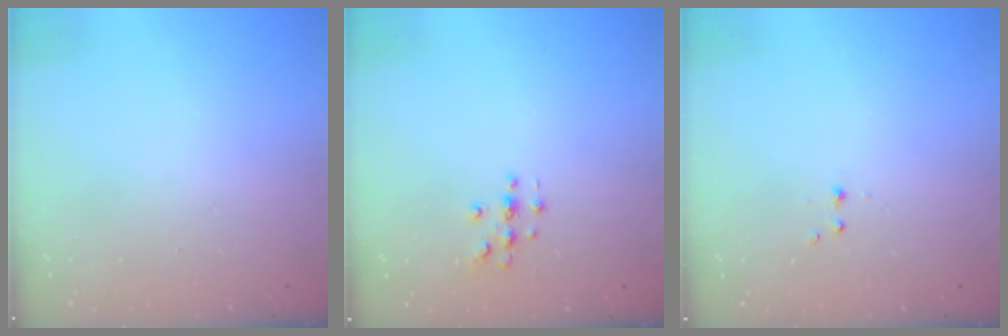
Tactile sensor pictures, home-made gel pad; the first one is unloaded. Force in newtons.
{"total": 2.7, "press": 2.7, "slide": 0.3}
{"total": 2.2, "press": 1.9, "slide": 1.0}